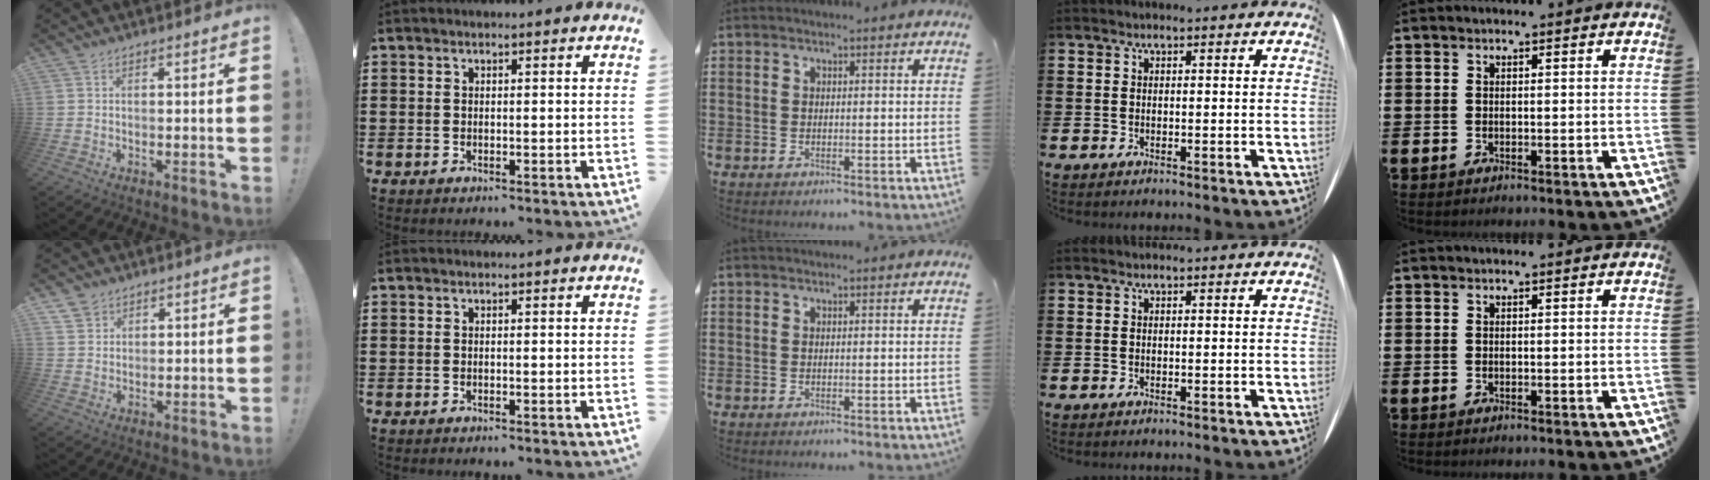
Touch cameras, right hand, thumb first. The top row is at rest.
{"thumb": {"total": 3.6, "force": [2.7, 2.3, 0.6], "torque": [-0.011, -0.013, 0.051]}}